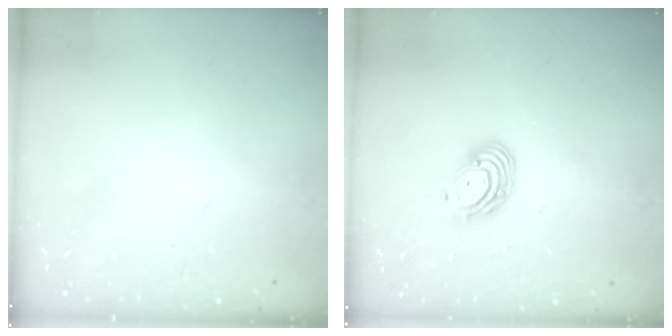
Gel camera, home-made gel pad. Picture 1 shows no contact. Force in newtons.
{"total": 8.8, "press": 8.6, "slide": 1.7}